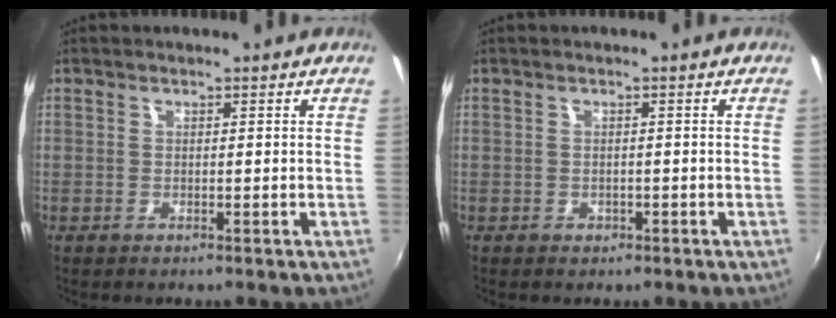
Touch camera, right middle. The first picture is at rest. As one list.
[{"total": 1.2, "force": [-0.7, 1.0, 0.3], "torque": [-0.005, -0.003, -0.007]}]